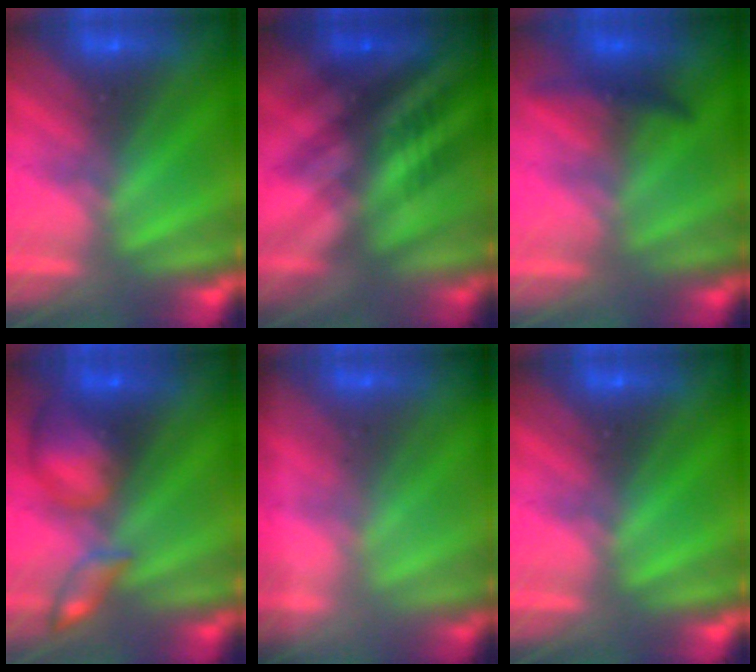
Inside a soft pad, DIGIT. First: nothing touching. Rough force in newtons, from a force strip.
{"total": 2.6}
{"total": 1.3}
{"total": 7.5}
{"total": 1.7}
{"total": 0.0}